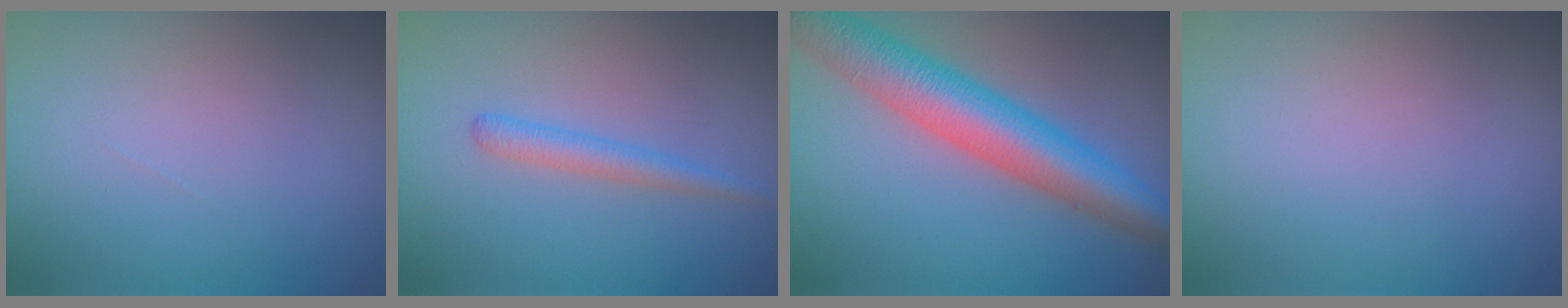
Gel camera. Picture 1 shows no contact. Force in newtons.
{"total": 1.8, "press": 1.8, "slide": 0.1}
{"total": 7.9, "press": 7.9, "slide": 0.2}
{"total": 0.0}